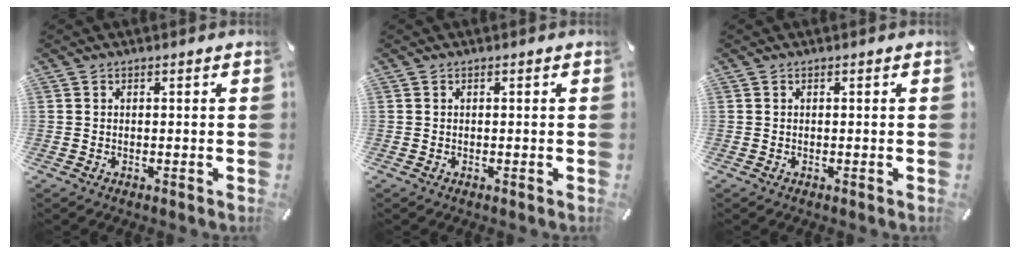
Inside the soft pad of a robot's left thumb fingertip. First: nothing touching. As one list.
[{"total": 0.0}, {"total": 0.0}]